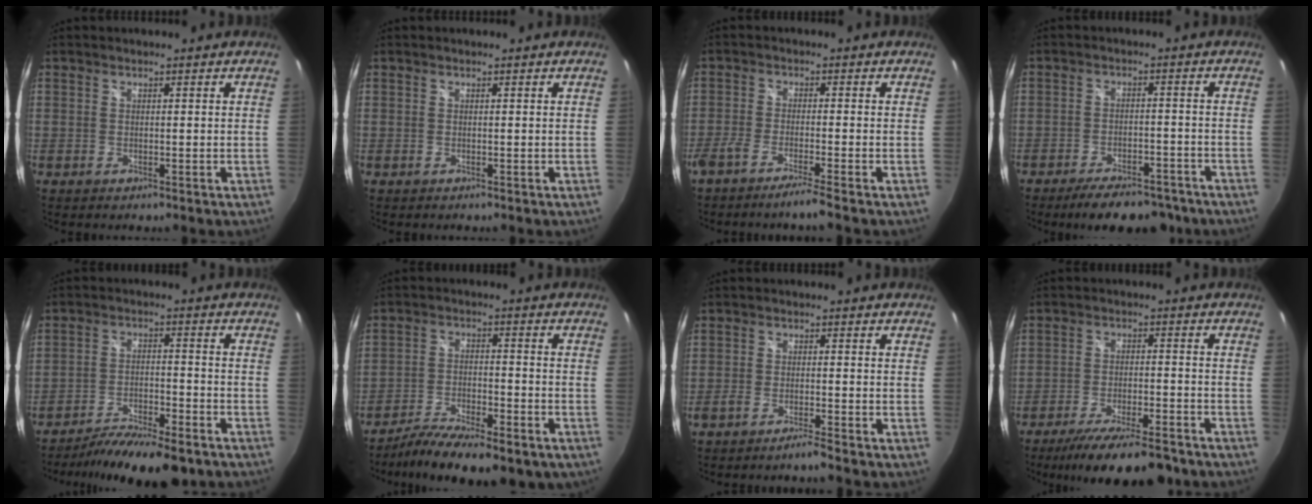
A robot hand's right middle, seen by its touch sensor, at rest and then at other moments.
{"total": 0.0}
{"total": 5.3, "force": [-4.3, -0.7, 3.0], "torque": [-0.074, -0.013, -0.081]}
{"total": 12.1, "force": [-9.6, 4.3, 5.9], "torque": [-0.115, -0.008, -0.134]}
{"total": 13.9, "force": [-11.5, 3.0, 7.3], "torque": [-0.142, -0.024, -0.182]}
{"total": 14.8, "force": [-11.0, 4.5, 8.8], "torque": [-0.170, -0.039, -0.176]}
{"total": 2.9, "force": [-2.7, -0.3, 1.1], "torque": [-0.040, -0.003, -0.053]}
{"total": 14.5, "force": [-11.9, 2.6, 7.7], "torque": [-0.148, -0.026, -0.183]}